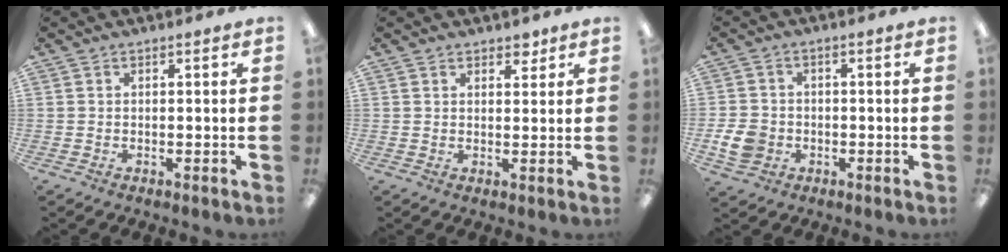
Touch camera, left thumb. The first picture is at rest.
{"total": 2.9, "force": [2.3, 1.6, 0.8], "torque": [0.006, -0.008, 0.038]}
{"total": 6.0, "force": [-1.6, 5.0, 2.9], "torque": [-0.059, 0.006, -0.029]}